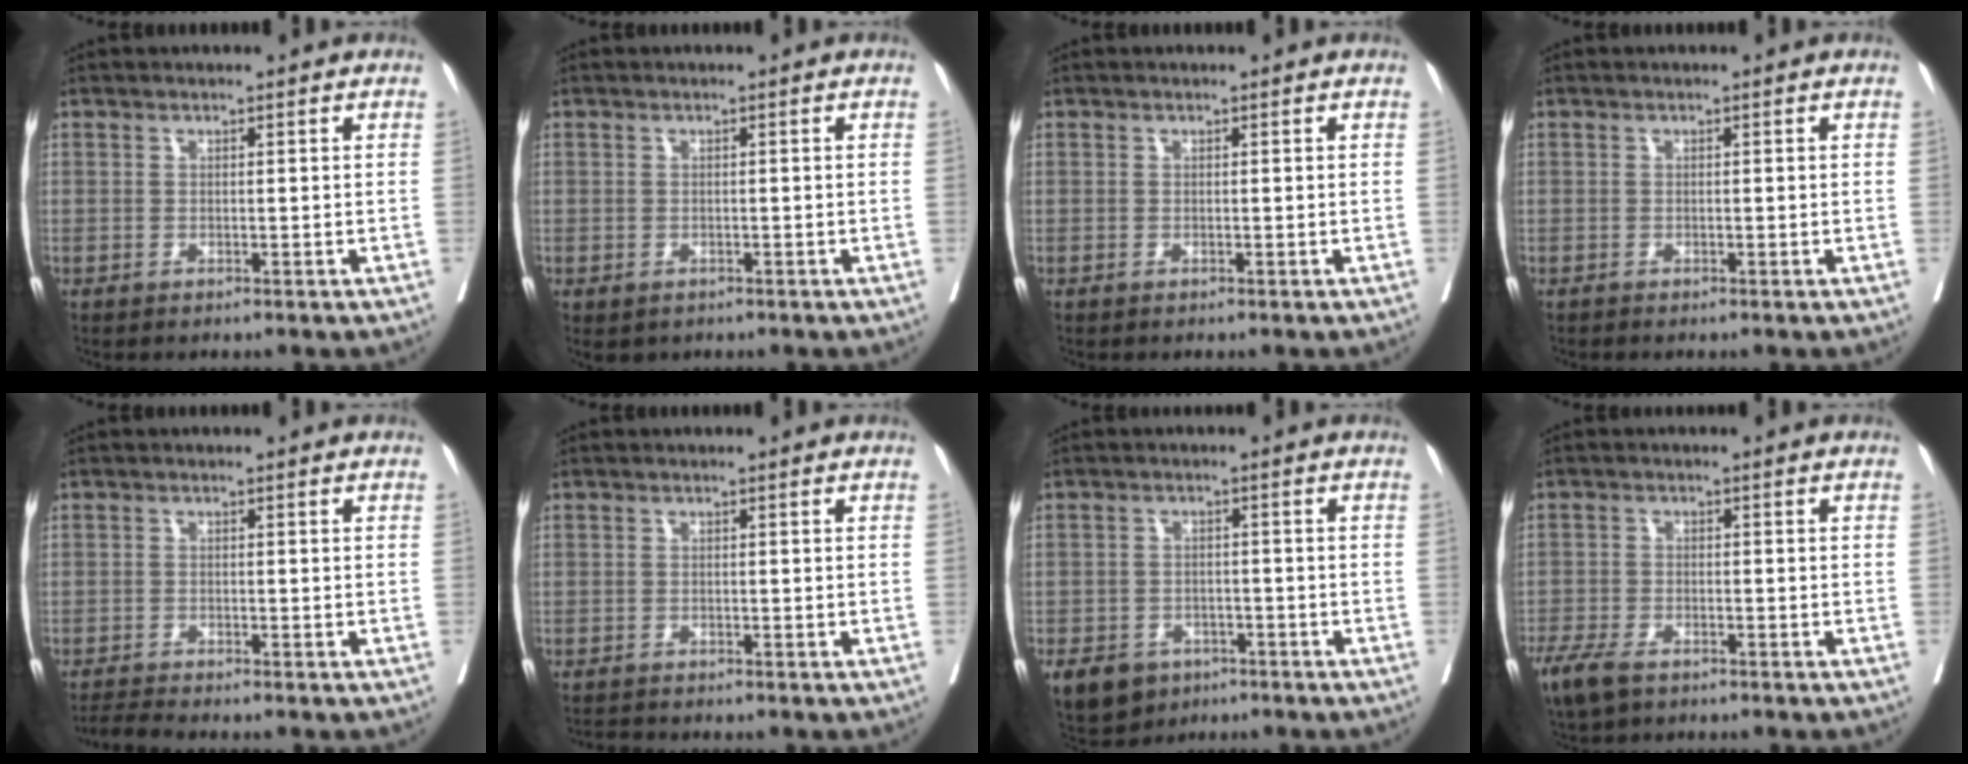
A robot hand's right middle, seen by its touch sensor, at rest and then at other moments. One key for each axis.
{"total": 1.5, "fx": -1.0, "fy": 1.1, "fz": 0.5, "tx": -0.012, "ty": -0.002, "tz": -0.008}
{"total": 0.0}
{"total": 0.0}
{"total": 2.3, "fx": -2.1, "fy": -0.9, "fz": 0.2, "tx": -0.014, "ty": -0.015, "tz": -0.042}
{"total": 1.1, "fx": -1.1, "fy": -0.1, "fz": 0.0, "tx": -0.004, "ty": -0.007, "tz": -0.018}
{"total": 9.8, "fx": -5.5, "fy": 7.2, "fz": 3.5, "tx": -0.084, "ty": -0.002, "tz": -0.081}
{"total": 6.7, "fx": -4.9, "fy": 2.6, "fz": 3.8, "tx": -0.077, "ty": -0.013, "tz": -0.085}